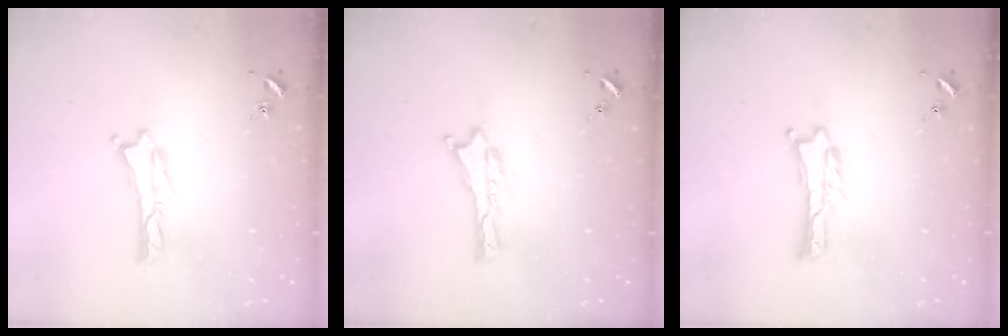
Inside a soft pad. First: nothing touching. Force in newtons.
{"total": 0.0}
{"total": 0.0}